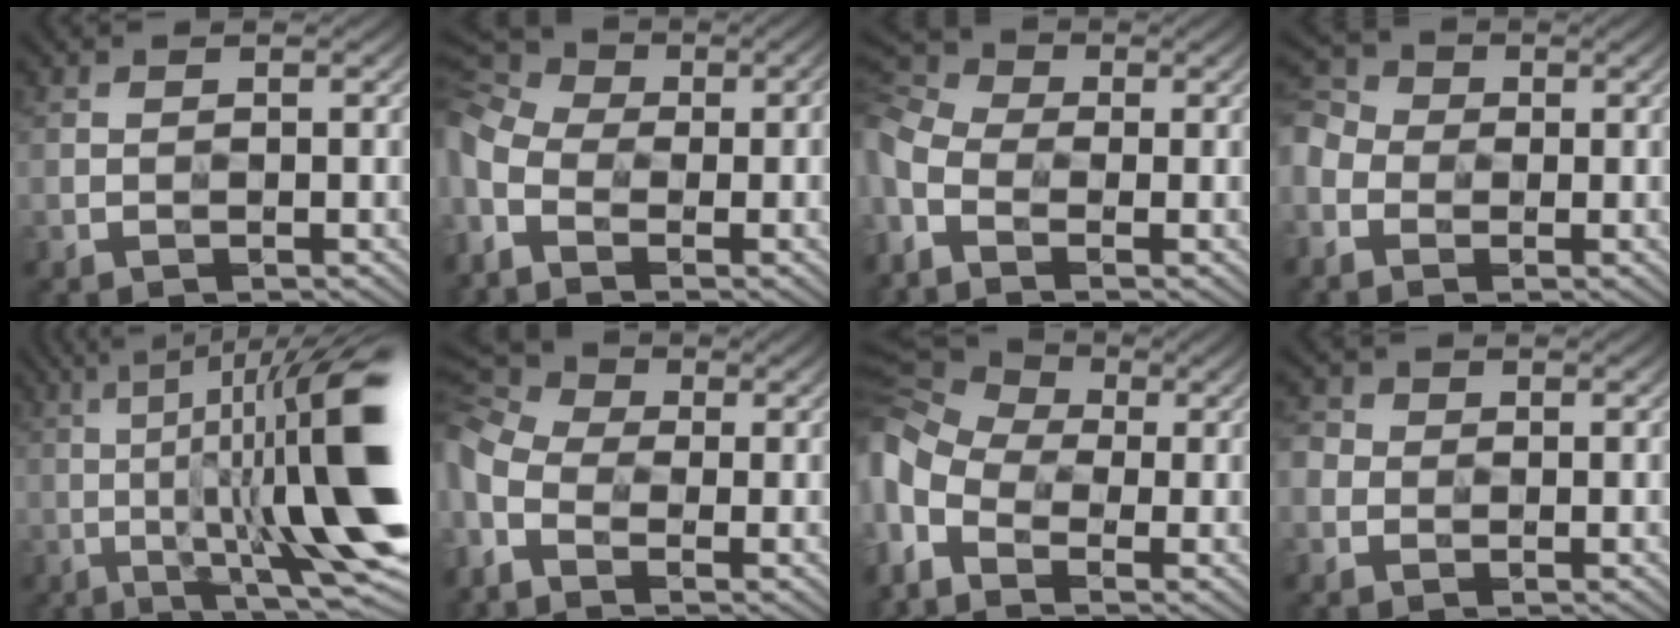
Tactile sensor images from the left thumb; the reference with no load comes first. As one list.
[{"total": 11.9, "force": [-2.9, 7.4, 8.9], "torque": [-0.225, -0.015, -0.041]}, {"total": 8.6, "force": [-2.3, 5.6, 6.2], "torque": [-0.192, -0.005, -0.038]}, {"total": 5.7, "force": [-1.6, 4.7, 2.9], "torque": [-0.094, 0.002, -0.044]}, {"total": 18.9, "force": [-0.4, 4.1, 18.4], "torque": [-0.269, 0.027, 0.004]}, {"total": 10.6, "force": [-2.3, 6.8, 7.8], "torque": [-0.228, -0.013, -0.033]}, {"total": 11.3, "force": [-2.7, 7.4, 8.2], "torque": [-0.224, -0.020, -0.041]}, {"total": 2.4, "force": [-0.3, 2.3, 0.8], "torque": [-0.024, 0.003, -0.010]}]